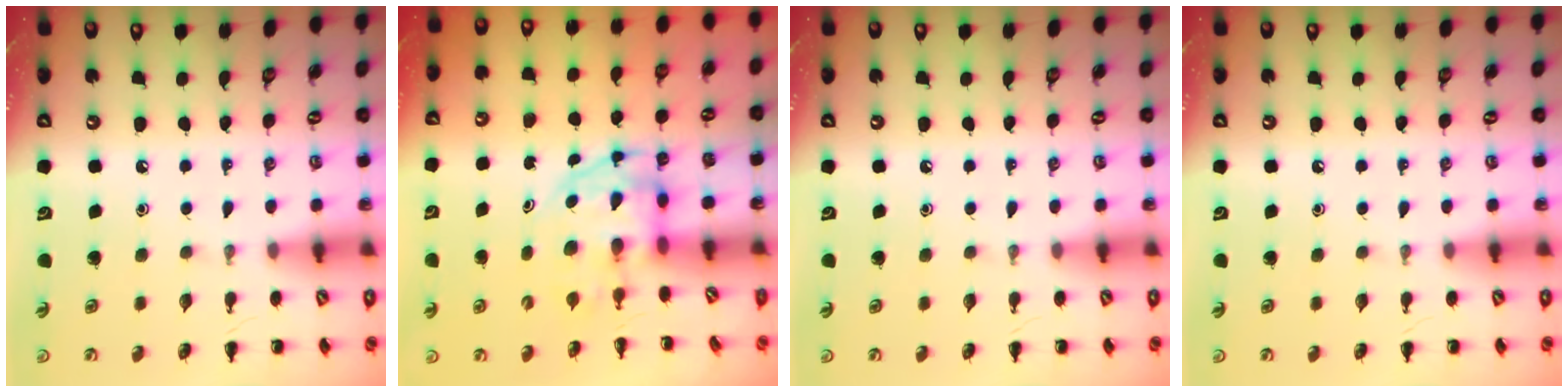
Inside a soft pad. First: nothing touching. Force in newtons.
{"total": 3.5, "press": 3.4, "slide": 0.5}
{"total": 0.0}
{"total": 0.0}